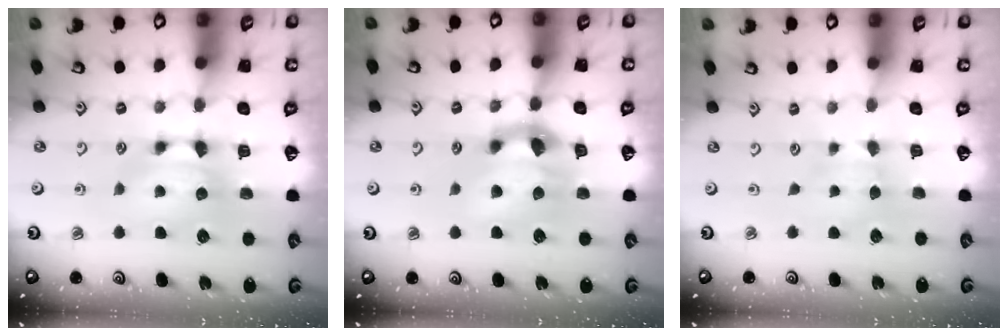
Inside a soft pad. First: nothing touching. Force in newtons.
{"total": 2.8, "press": 2.3, "slide": 1.7}
{"total": 2.6, "press": 2.6, "slide": 0.5}